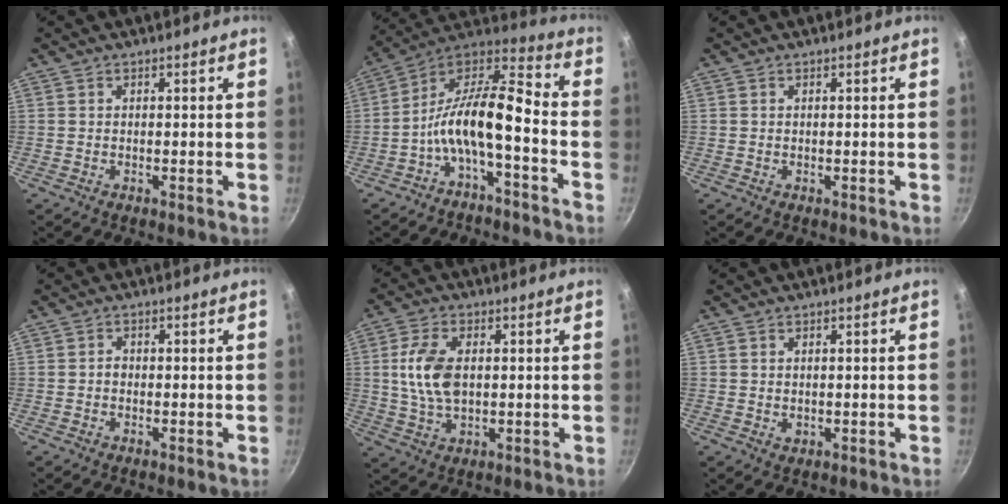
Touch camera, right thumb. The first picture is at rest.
{"total": 13.9, "force": [-5.0, 4.8, 12.1], "torque": [-0.233, 0.063, -0.103]}
{"total": 0.0}
{"total": 1.1, "force": [-0.2, 0.9, 0.6], "torque": [-0.008, 0.005, -0.005]}
{"total": 9.5, "force": [1.1, 5.6, 7.6], "torque": [-0.143, 0.001, 0.019]}
{"total": 0.9, "force": [0.4, 0.7, 0.5], "torque": [-0.005, -0.005, 0.006]}